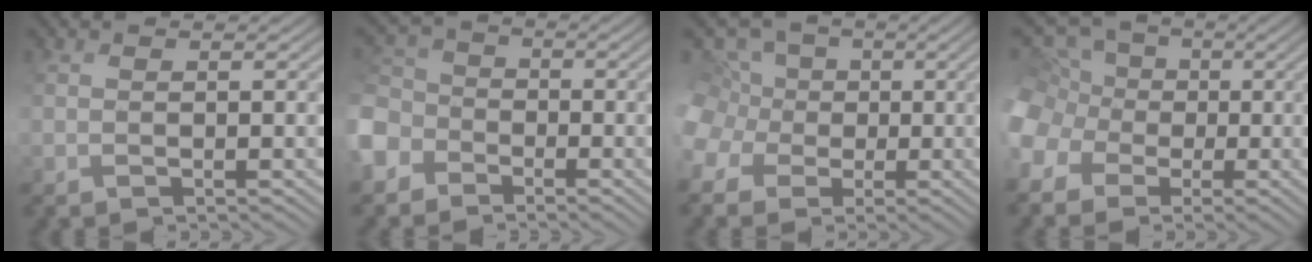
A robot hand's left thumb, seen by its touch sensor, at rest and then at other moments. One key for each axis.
{"total": 5.3, "fx": -3.7, "fy": 3.8, "fz": 0.7, "tx": -0.052, "ty": -0.002, "tz": -0.086}
{"total": 6.8, "fx": -1.6, "fy": 6.5, "fz": 1.1, "tx": -0.073, "ty": 0.010, "tz": -0.044}
{"total": 9.3, "fx": -3.5, "fy": 8.2, "fz": 2.6, "tx": -0.121, "ty": -0.008, "tz": -0.077}